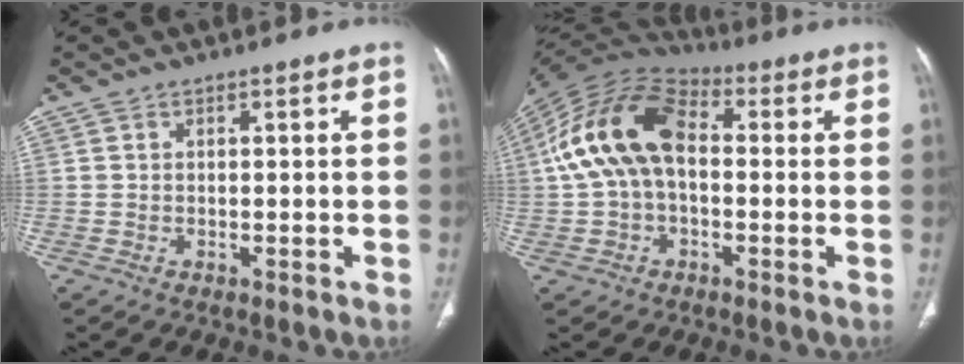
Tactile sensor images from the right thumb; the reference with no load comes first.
{"total": 16.1, "force": [0.9, 10.2, 12.5], "torque": [-0.235, 0.040, 0.005]}